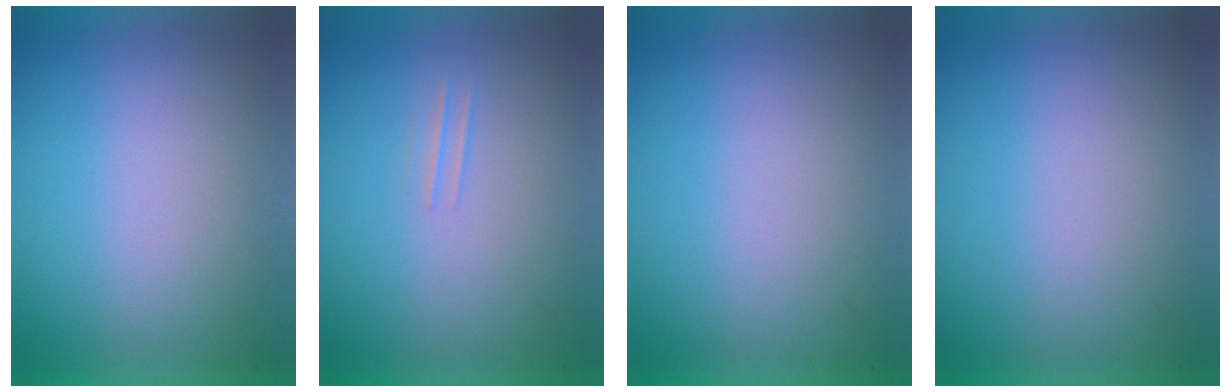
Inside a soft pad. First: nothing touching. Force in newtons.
{"total": 1.1}
{"total": 0.0}
{"total": 0.0}